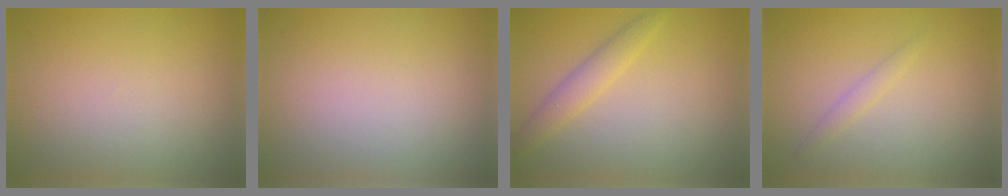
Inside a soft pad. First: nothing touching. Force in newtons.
{"total": 0.0}
{"total": 2.1, "press": 2.1, "slide": 0.1}
{"total": 1.0, "press": 1.0, "slide": 0.1}